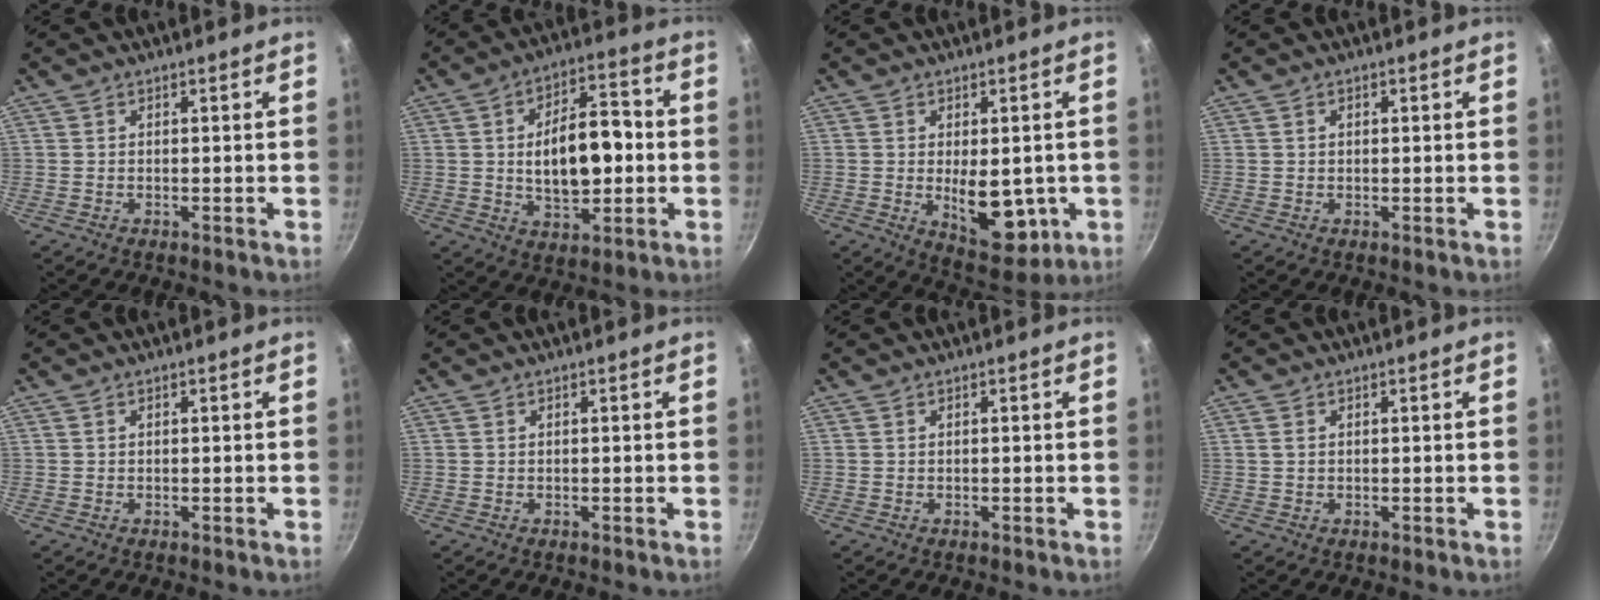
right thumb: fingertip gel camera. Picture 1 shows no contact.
{"total": 14.5, "force": [0.0, 7.6, 12.3], "torque": [-0.170, 0.019, 0.001]}
{"total": 10.8, "force": [-1.8, 5.6, 9.1], "torque": [-0.100, -0.016, -0.010]}
{"total": 0.8, "force": [0.2, 0.6, 0.5], "torque": [-0.004, 0.001, 0.002]}
{"total": 0.0}
{"total": 0.0}
{"total": 0.0}
{"total": 1.2, "force": [0.3, 0.8, 0.8], "torque": [-0.019, 0.000, 0.009]}